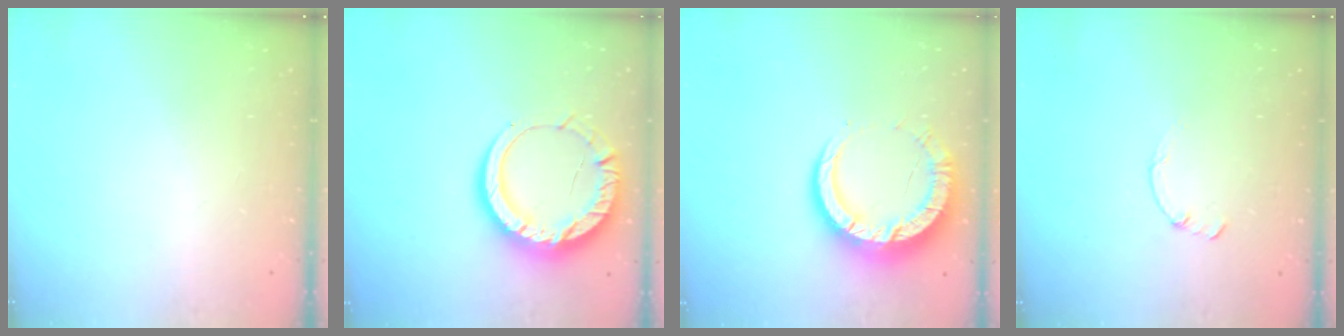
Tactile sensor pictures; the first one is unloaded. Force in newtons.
{"total": 13.6, "press": 13.6, "slide": 1.2}
{"total": 14.0, "press": 13.9, "slide": 1.4}
{"total": 0.0}